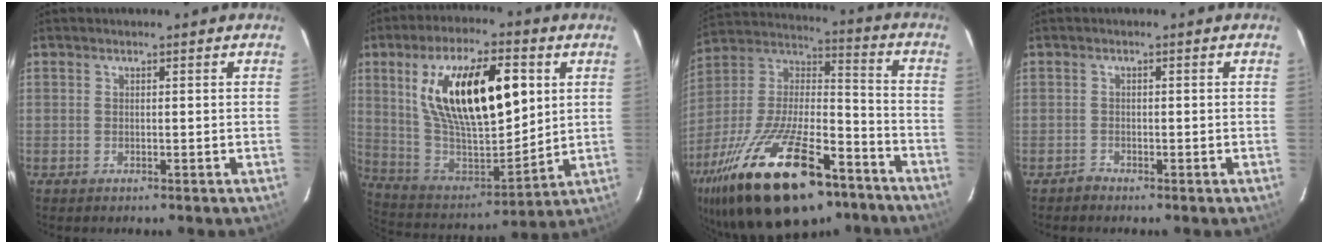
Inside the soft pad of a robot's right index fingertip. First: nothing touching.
{"total": 24.7, "force": [7.5, 10.4, 21.1], "torque": [-0.375, 0.014, 0.146]}
{"total": 31.6, "force": [-19.6, 12.7, 21.3], "torque": [-0.407, -0.018, -0.308]}
{"total": 1.2, "force": [-1.0, 0.6, -0.3], "torque": [0.004, 0.006, -0.018]}